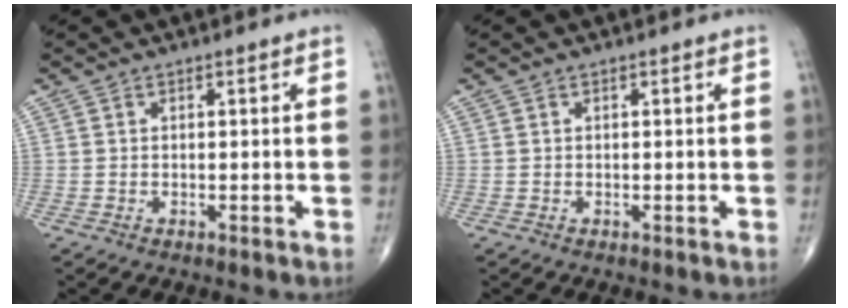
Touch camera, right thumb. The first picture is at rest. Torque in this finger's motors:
{"motor_torque": [0.08, 0.07, -0.07, -0.06, 0.01]}